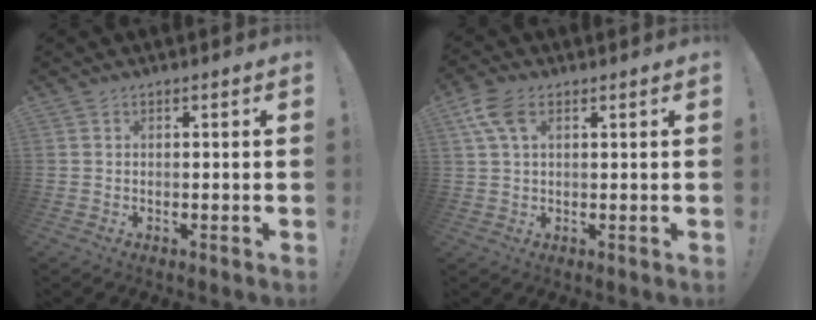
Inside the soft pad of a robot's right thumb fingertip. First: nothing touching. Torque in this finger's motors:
{"motor_torque": [-0.25, 0.35, 0.13, -0.08, 0.00]}